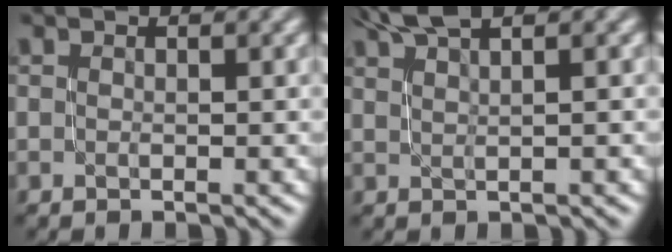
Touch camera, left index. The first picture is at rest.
{"total": 3.4, "force": [2.6, 0.5, 2.1], "torque": [-0.028, 0.008, 0.042]}